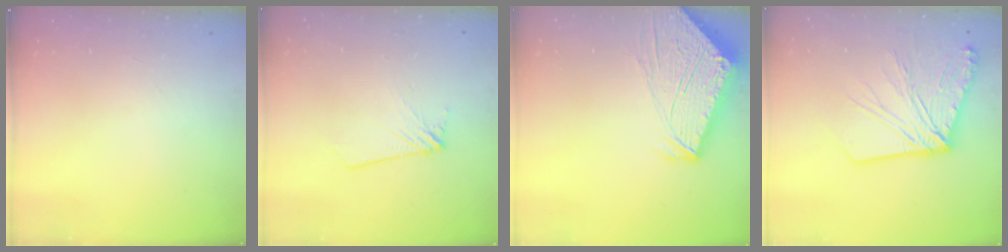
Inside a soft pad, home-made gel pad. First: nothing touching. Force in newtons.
{"total": 2.4, "press": 2.3, "slide": 0.3}
{"total": 11.1, "press": 11.0, "slide": 1.6}
{"total": 15.0, "press": 14.9, "slide": 1.2}